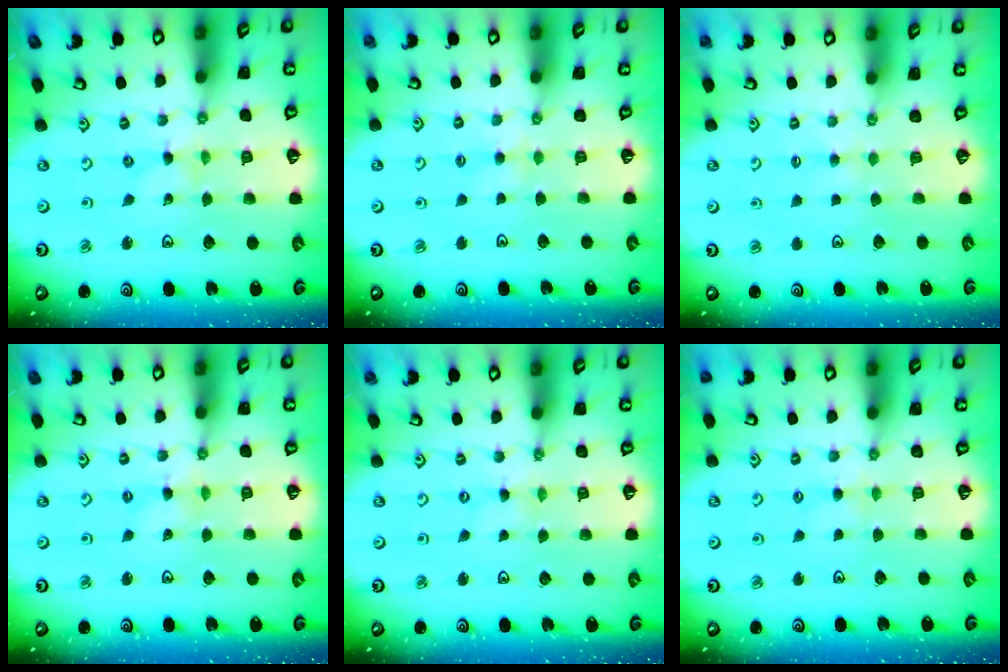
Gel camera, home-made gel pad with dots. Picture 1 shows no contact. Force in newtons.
{"total": 2.8, "press": 2.7, "slide": 0.5}
{"total": 2.5, "press": 2.5, "slide": 0.4}
{"total": 1.2, "press": 1.2, "slide": 0.1}
{"total": 0.0}
{"total": 1.9, "press": 1.9, "slide": 0.3}